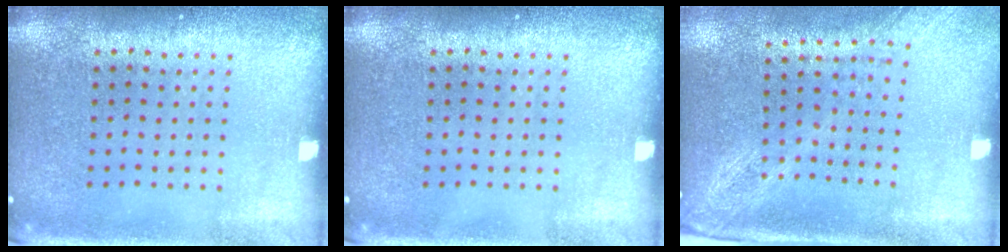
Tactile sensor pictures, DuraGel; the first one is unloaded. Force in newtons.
{"total": 0.0}
{"total": 2.0, "press": 1.6, "slide": 1.2}